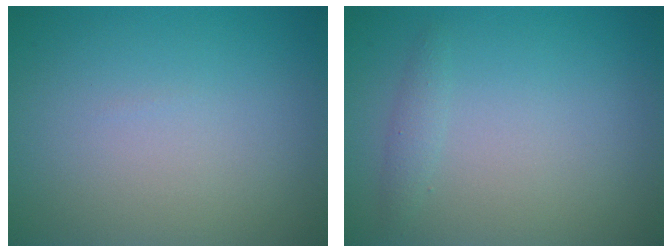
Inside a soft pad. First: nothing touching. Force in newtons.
{"total": 1.0, "press": 1.0, "slide": 0.0}